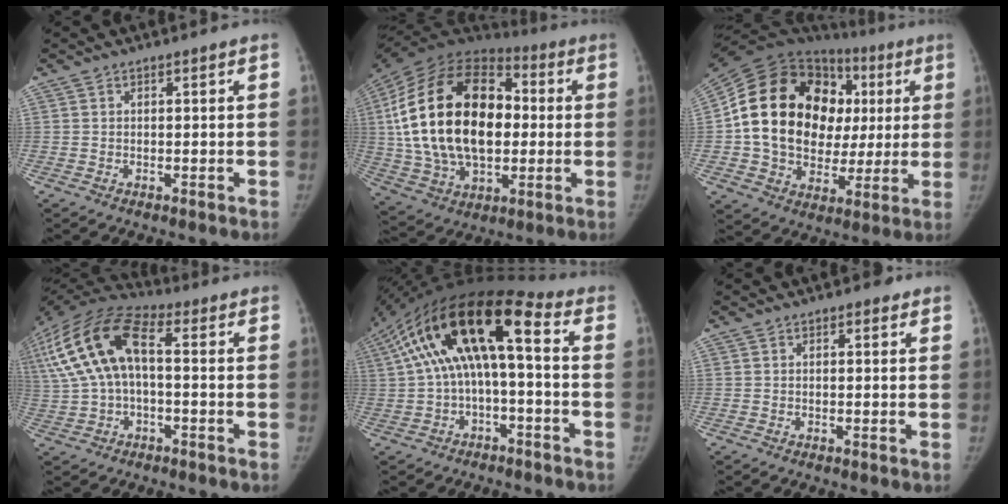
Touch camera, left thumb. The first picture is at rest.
{"total": 31.6, "force": [2.0, 19.4, 24.9], "torque": [-0.475, 0.019, 0.040]}
{"total": 27.4, "force": [4.1, 20.0, 18.4], "torque": [-0.277, 0.038, 0.073]}
{"total": 18.4, "force": [2.3, 9.5, 15.6], "torque": [-0.333, 0.041, 0.033]}
{"total": 18.8, "force": [1.6, 7.3, 17.2], "torque": [-0.324, 0.066, 0.020]}
{"total": 1.3, "force": [0.7, 0.9, 0.7], "torque": [-0.001, -0.001, 0.004]}